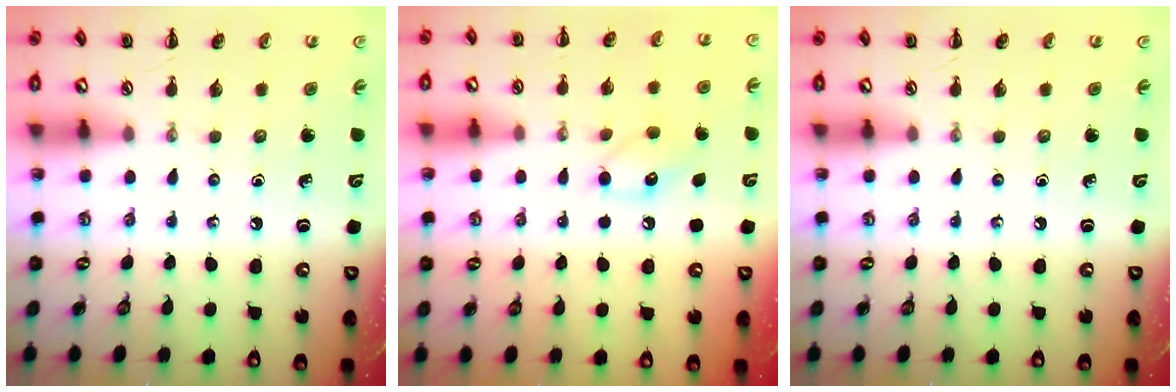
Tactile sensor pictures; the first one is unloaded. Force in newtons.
{"total": 8.8, "press": 8.8, "slide": 1.2}
{"total": 0.0}